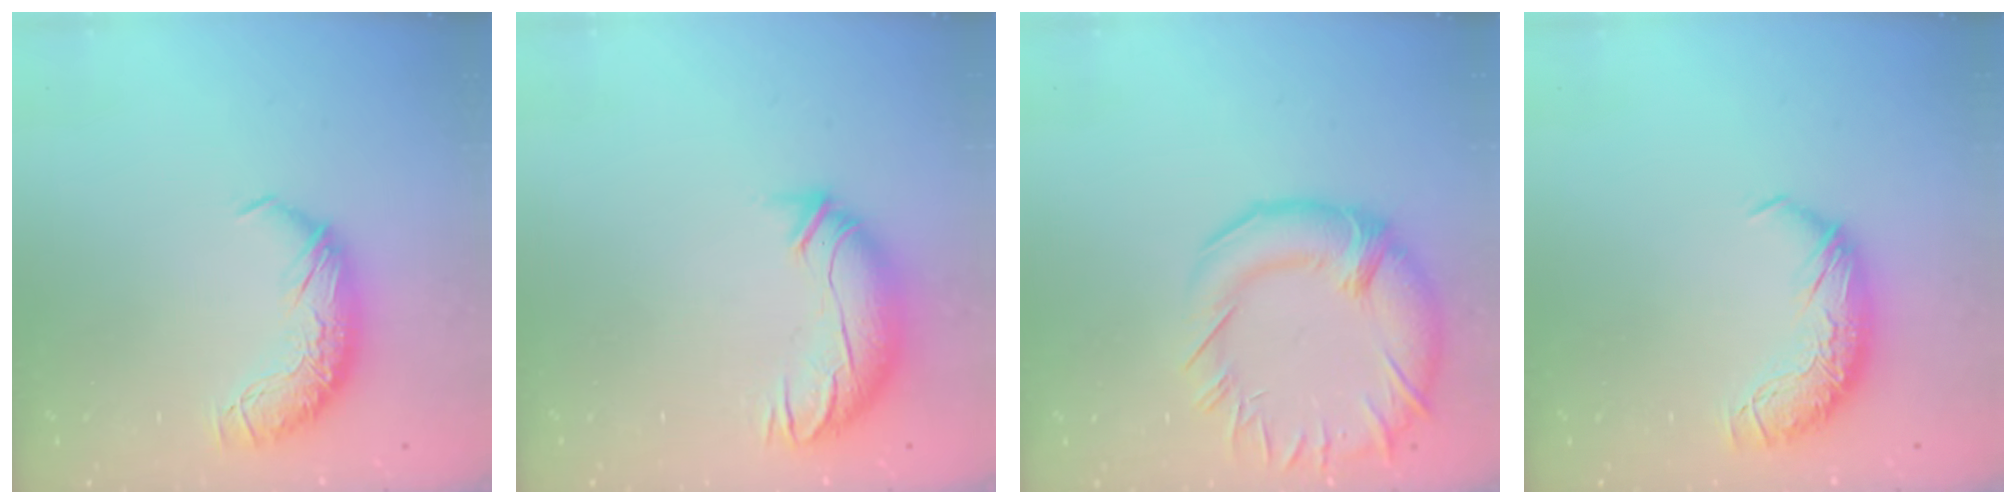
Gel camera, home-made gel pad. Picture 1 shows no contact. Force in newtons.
{"total": 3.5, "press": 2.2, "slide": 2.7}
{"total": 7.7, "press": 6.9, "slide": 3.4}
{"total": 0.0}